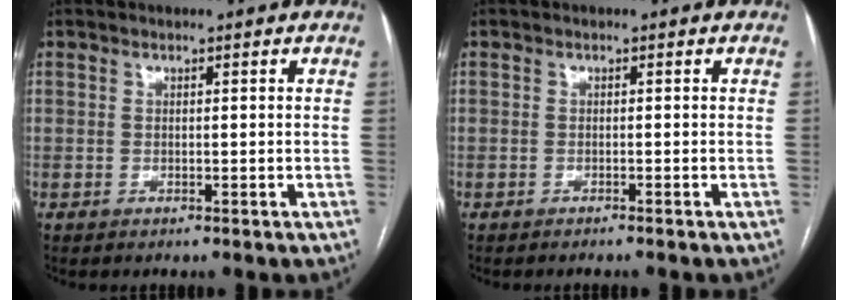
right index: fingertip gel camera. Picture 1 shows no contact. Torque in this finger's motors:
{"motor_torque": [-0.26, 0.10, -0.04, 0.00]}